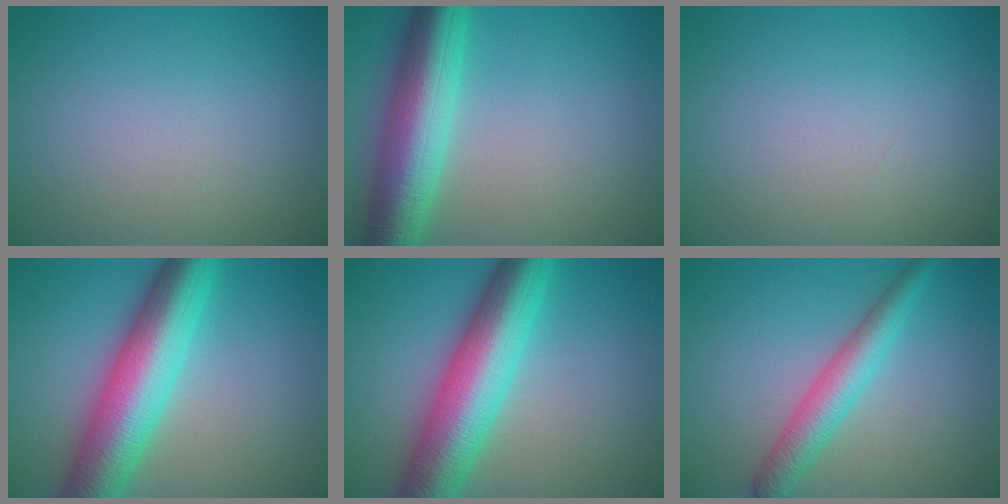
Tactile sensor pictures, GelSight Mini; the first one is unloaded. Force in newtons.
{"total": 8.9, "press": 8.9, "slide": 0.0}
{"total": 0.0}
{"total": 10.3, "press": 10.3, "slide": 0.2}
{"total": 10.3, "press": 10.3, "slide": 0.2}
{"total": 4.1, "press": 4.1, "slide": 0.1}